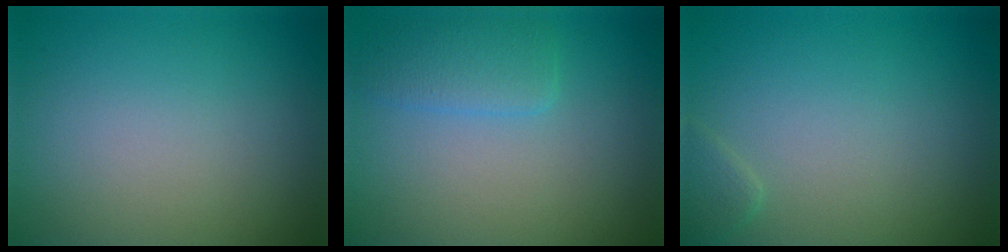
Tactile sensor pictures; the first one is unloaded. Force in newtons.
{"total": 2.3, "press": 2.3, "slide": 0.2}
{"total": 1.1, "press": 1.1, "slide": 0.1}